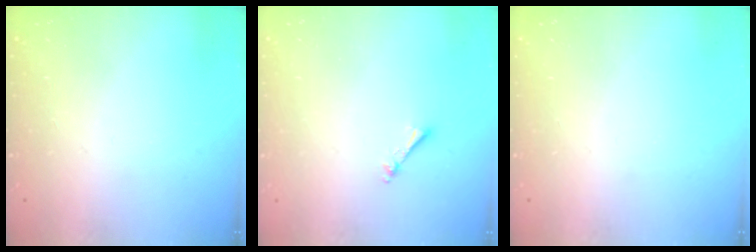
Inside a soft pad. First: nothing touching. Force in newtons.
{"total": 1.3, "press": 1.3, "slide": 0.3}
{"total": 0.0}